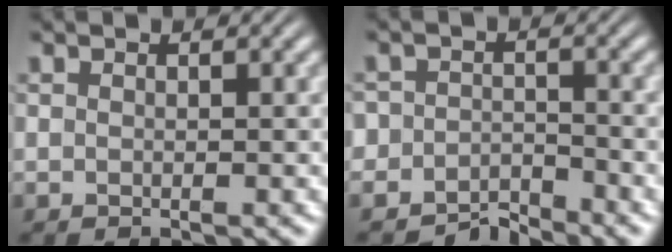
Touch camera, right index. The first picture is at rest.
{"total": 4.2, "force": [-3.9, 1.5, -0.2], "torque": [0.012, -0.015, -0.067]}